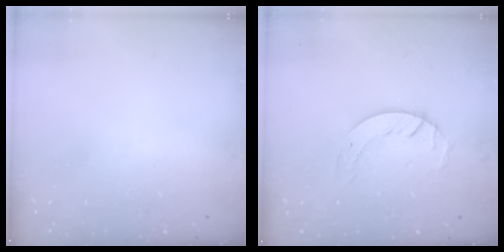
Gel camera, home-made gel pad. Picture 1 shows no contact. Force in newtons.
{"total": 5.7, "press": 5.7, "slide": 0.4}